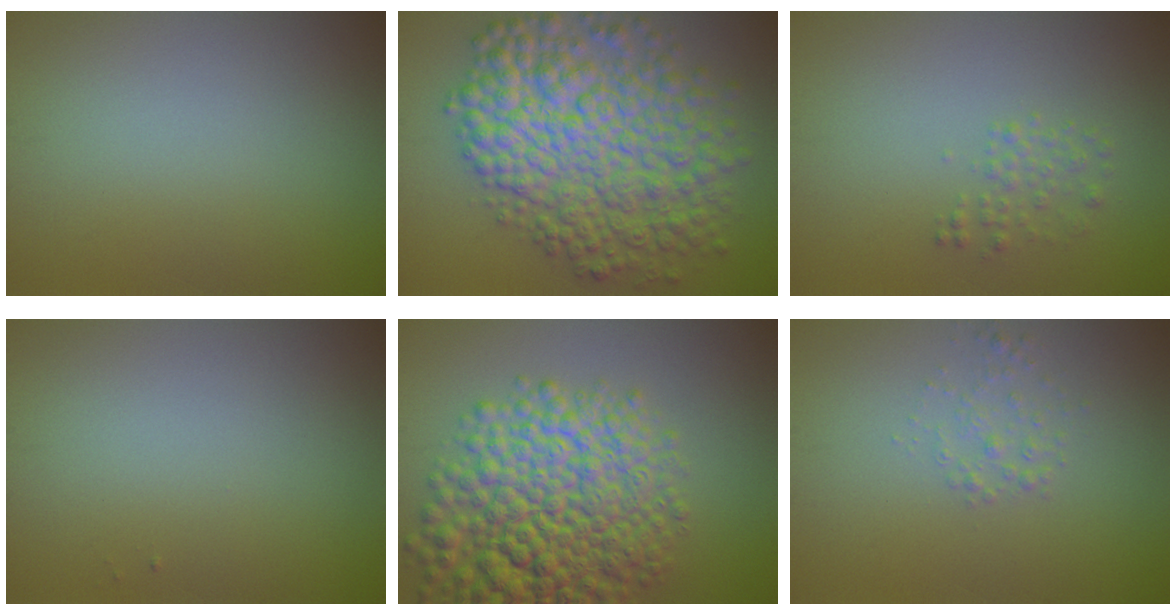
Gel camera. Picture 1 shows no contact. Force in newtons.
{"total": 10.5, "press": 10.5, "slide": 0.1}
{"total": 1.5, "press": 1.5, "slide": 0.1}
{"total": 0.0}
{"total": 11.7, "press": 11.7, "slide": 0.6}
{"total": 1.4, "press": 1.4, "slide": 0.0}